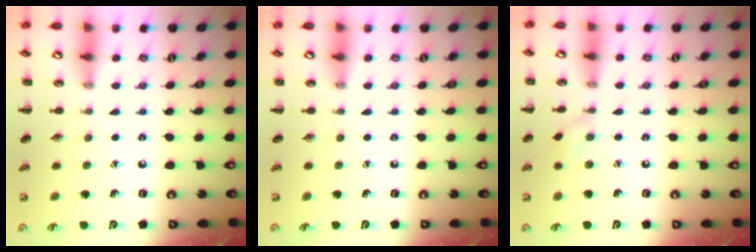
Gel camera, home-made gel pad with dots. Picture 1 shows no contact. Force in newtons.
{"total": 0.0}
{"total": 3.8, "press": 3.5, "slide": 1.6}